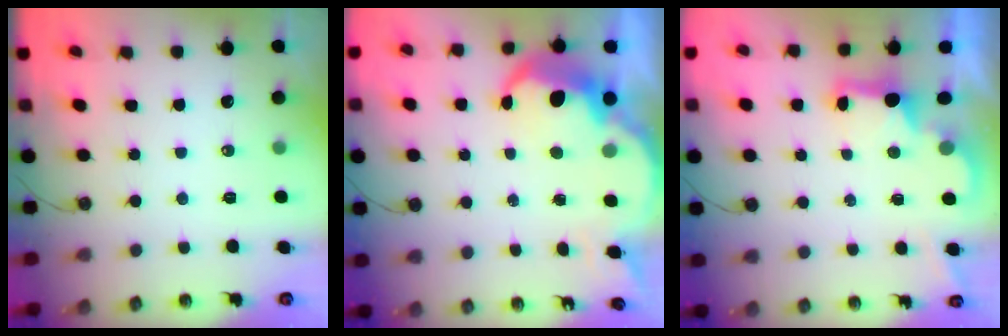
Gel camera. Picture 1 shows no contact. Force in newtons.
{"total": 9.1, "press": 9.1, "slide": 0.3}
{"total": 2.2, "press": 2.1, "slide": 0.7}